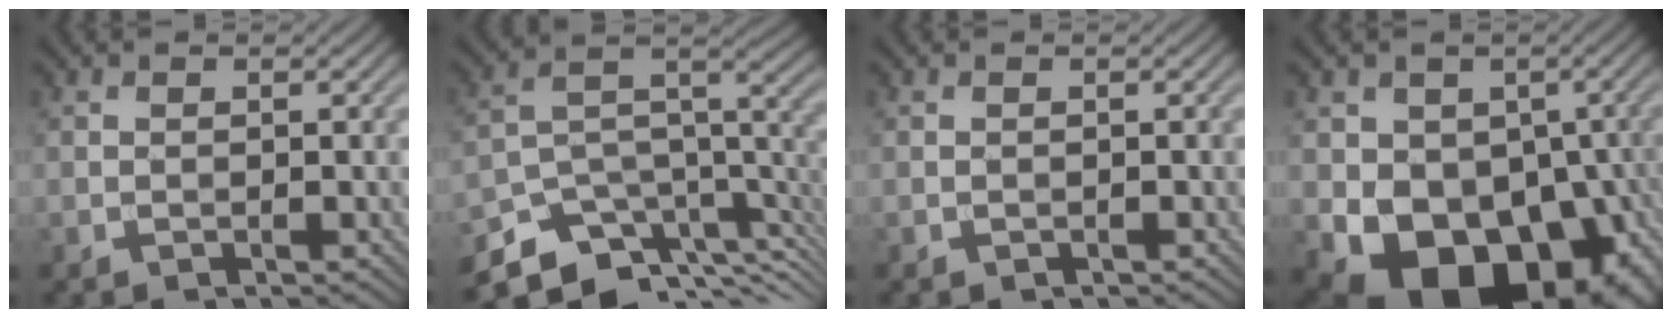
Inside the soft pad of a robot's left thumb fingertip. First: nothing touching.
{"total": 11.5, "force": [-8.1, 5.2, 6.3], "torque": [-0.138, -0.015, -0.126]}
{"total": 0.0}
{"total": 16.0, "force": [-5.1, 11.4, 10.0], "torque": [-0.157, -0.039, -0.079]}